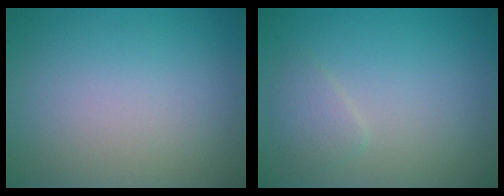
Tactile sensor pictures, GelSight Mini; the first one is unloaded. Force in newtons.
{"total": 1.5, "press": 1.5, "slide": 0.1}